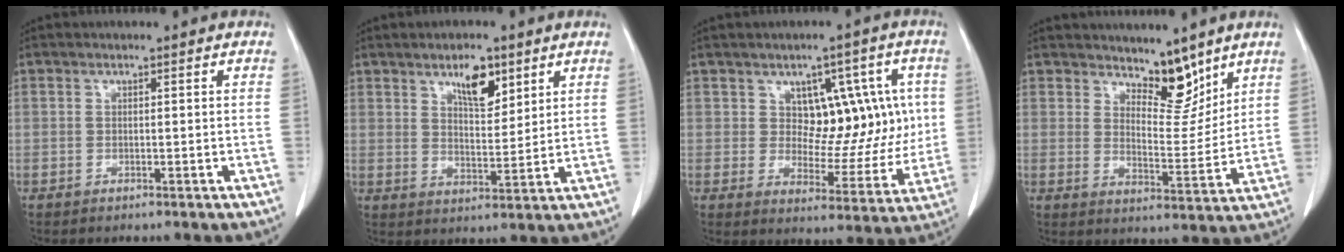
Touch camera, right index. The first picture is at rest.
{"total": 6.5, "force": [4.0, 2.4, 4.6], "torque": [-0.078, -0.002, 0.068]}
{"total": 10.1, "force": [2.5, 6.3, 7.5], "torque": [-0.081, 0.021, 0.048]}
{"total": 7.0, "force": [5.7, 2.5, 3.2], "torque": [-0.042, -0.009, 0.098]}